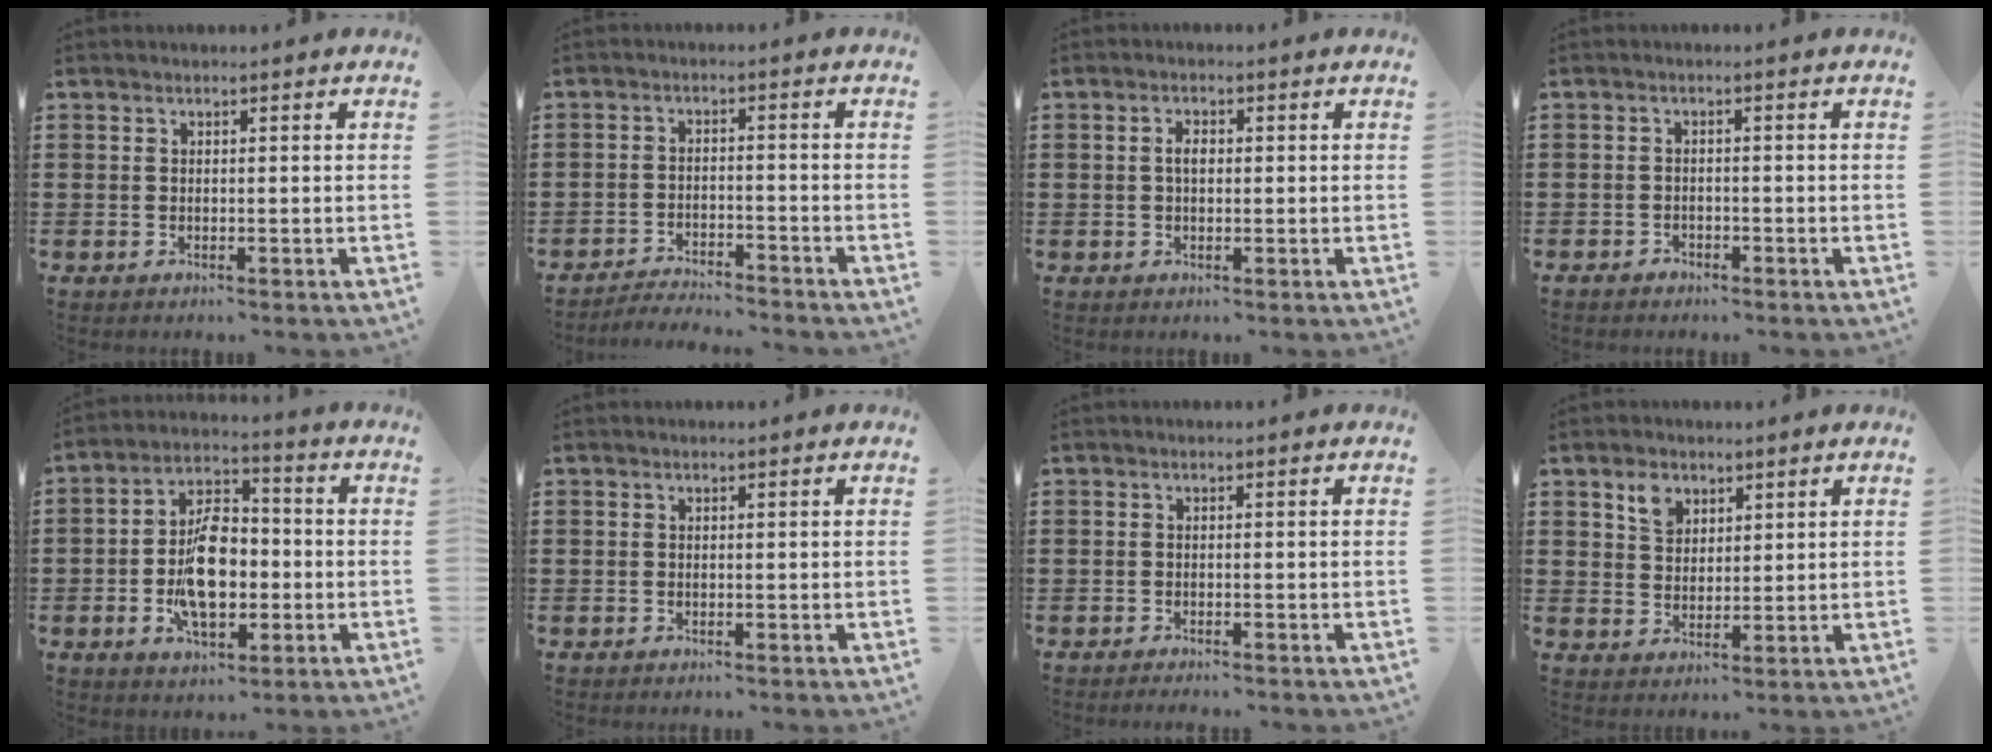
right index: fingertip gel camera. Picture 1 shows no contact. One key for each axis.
{"total": 3.2, "fx": -3.2, "fy": 0.0, "fz": 0.2, "tx": -0.011, "ty": -0.001, "tz": -0.069}
{"total": 2.1, "fx": 0.1, "fy": 1.1, "fz": 1.8, "tx": -0.036, "ty": 0.006, "tz": 0.001}
{"total": 1.1, "fx": -0.9, "fy": 0.5, "fz": 0.1, "tx": -0.005, "ty": 0.003, "tz": -0.021}
{"total": 10.3, "fx": -1.6, "fy": 5.8, "fz": 8.4, "tx": -0.165, "ty": 0.009, "tz": -0.032}
{"total": 0.0}
{"total": 0.9, "fx": -0.8, "fy": -0.2, "fz": 0.2, "tx": -0.006, "ty": -0.004, "tz": -0.016}
{"total": 4.0, "fx": 2.5, "fy": 2.7, "fz": 1.7, "tx": -0.034, "ty": 0.006, "tz": 0.044}